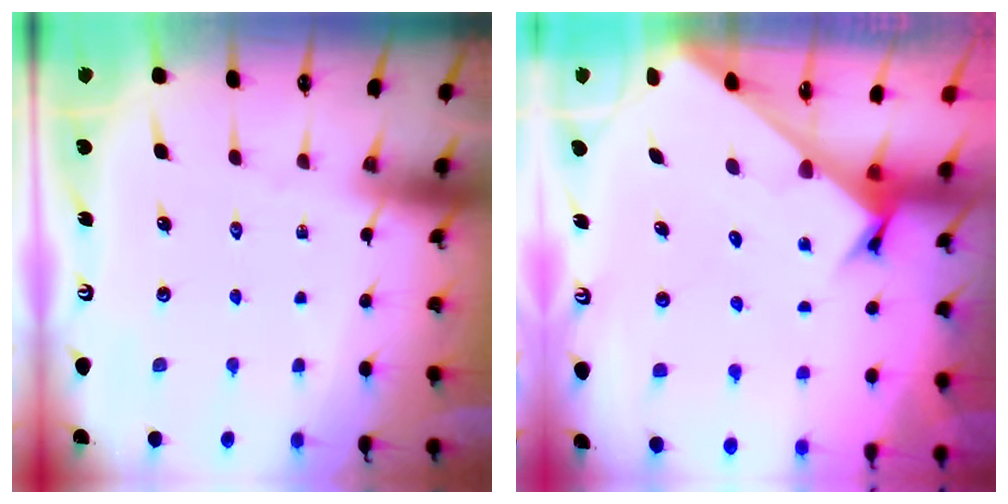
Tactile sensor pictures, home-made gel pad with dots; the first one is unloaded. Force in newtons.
{"total": 2.7, "press": 2.6, "slide": 0.3}